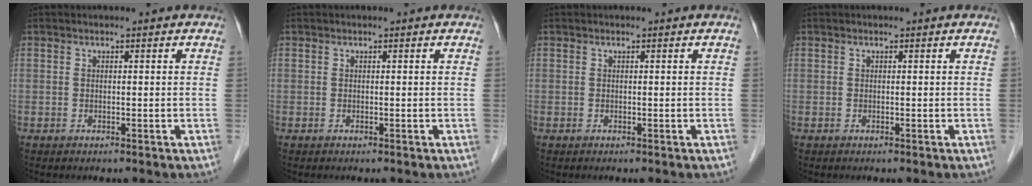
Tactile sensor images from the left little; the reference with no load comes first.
{"total": 0.0}
{"total": 0.0}
{"total": 0.0}